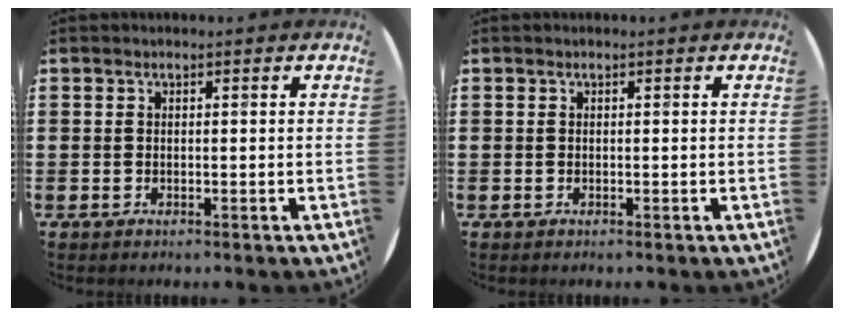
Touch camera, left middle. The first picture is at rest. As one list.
[{"total": 0.0}]